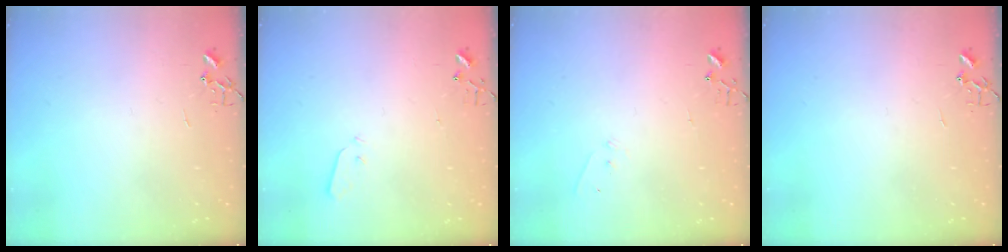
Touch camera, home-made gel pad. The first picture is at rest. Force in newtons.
{"total": 2.9, "press": 2.8, "slide": 0.8}
{"total": 4.0, "press": 4.0, "slide": 0.2}
{"total": 0.0}